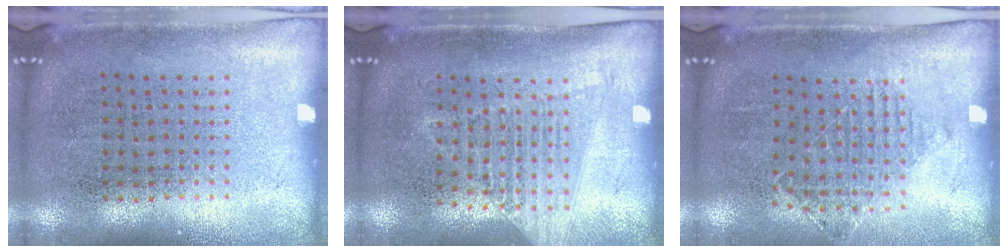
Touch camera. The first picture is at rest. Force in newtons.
{"total": 1.4, "press": 1.2, "slide": 0.6}
{"total": 1.2, "press": 1.1, "slide": 0.4}